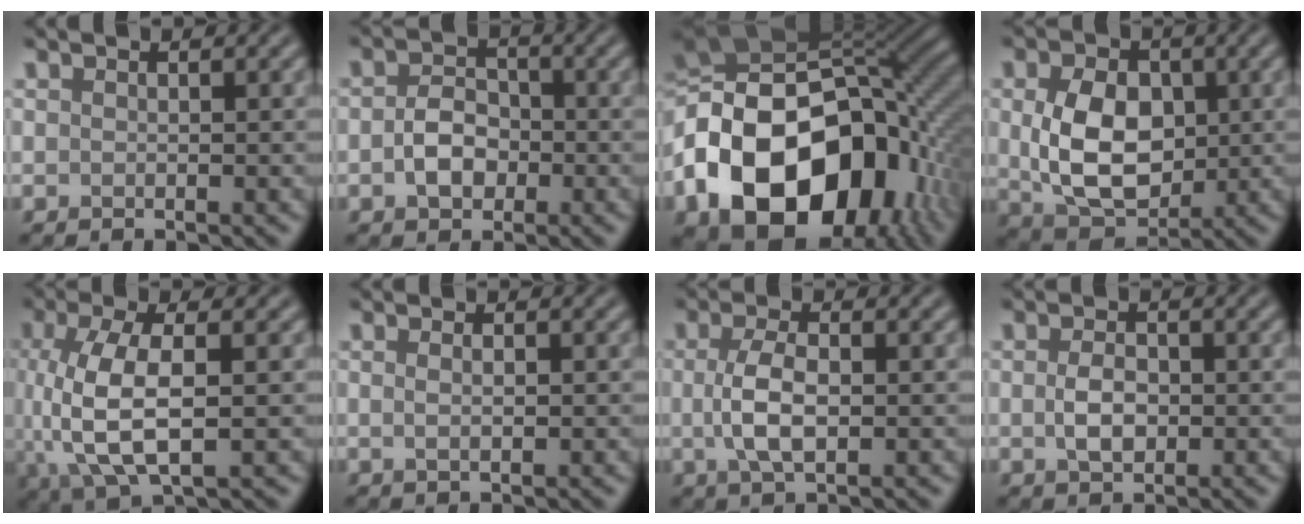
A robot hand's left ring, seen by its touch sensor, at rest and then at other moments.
{"total": 3.2, "force": [-0.7, 2.3, 2.0], "torque": [-0.037, 0.003, -0.019]}
{"total": 19.9, "force": [-5.4, 13.7, 13.4], "torque": [-0.283, -0.017, -0.092]}
{"total": 7.5, "force": [0.3, 5.3, 5.3], "torque": [-0.109, -0.006, 0.013]}
{"total": 7.2, "force": [-0.2, 3.0, 6.6], "torque": [-0.144, 0.001, -0.003]}
{"total": 1.7, "force": [0.3, 0.9, 1.4], "torque": [-0.020, 0.003, -0.003]}
{"total": 3.8, "force": [-0.1, 1.6, 3.4], "torque": [-0.076, 0.001, -0.002]}
{"total": 2.6, "force": [-0.2, 1.6, 2.0], "torque": [-0.042, 0.000, -0.005]}